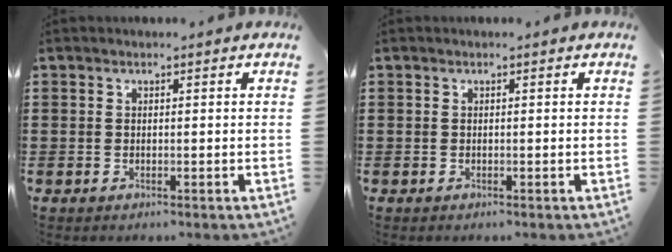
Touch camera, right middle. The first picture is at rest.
{"total": 0.0}